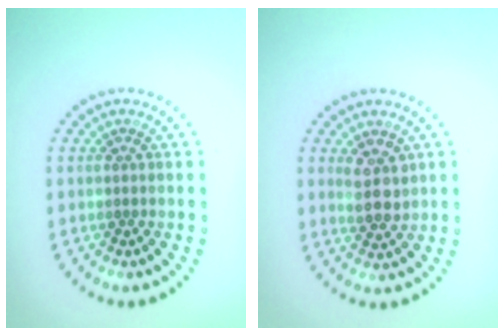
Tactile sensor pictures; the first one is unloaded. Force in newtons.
{"total": 2.6, "press": 2.4, "slide": 1.1}